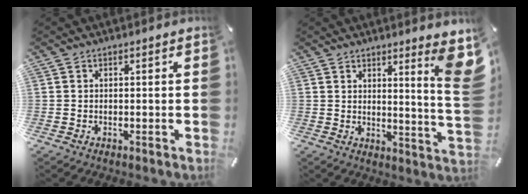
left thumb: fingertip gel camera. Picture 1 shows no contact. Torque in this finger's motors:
{"motor_torque": [0.86, -0.47, 0.32, 0.03, 0.01]}